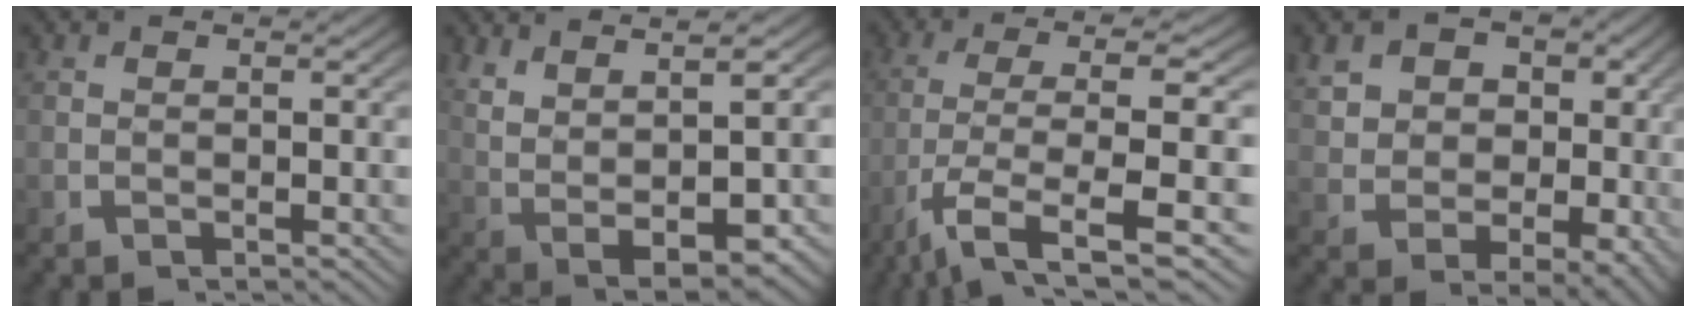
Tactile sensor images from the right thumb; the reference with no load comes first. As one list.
[{"total": 9.0, "force": [1.4, 5.1, 7.3], "torque": [-0.157, -0.034, 0.051]}, {"total": 9.4, "force": [-2.7, 3.5, 8.3], "torque": [-0.191, -0.041, -0.013]}, {"total": 10.2, "force": [2.2, 7.9, 6.1], "torque": [-0.116, -0.030, 0.045]}]